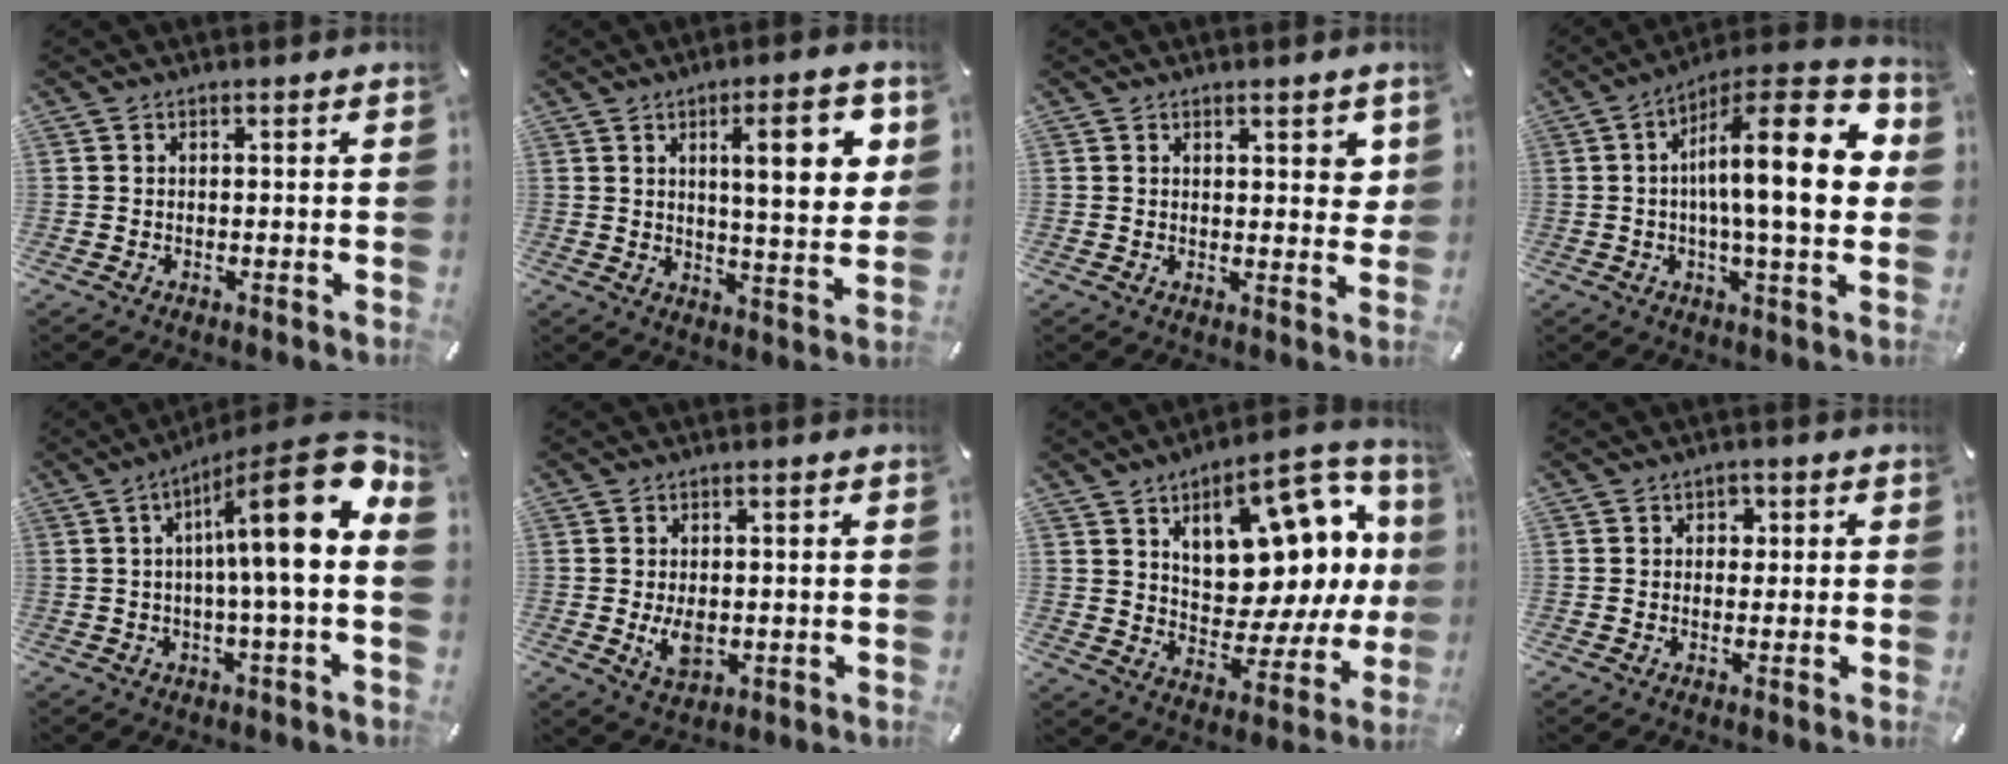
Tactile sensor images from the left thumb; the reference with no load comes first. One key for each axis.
{"total": 14.2, "fx": 5.1, "fy": 3.6, "fz": 12.8, "tx": -0.179, "ty": -0.015, "tz": 0.071}
{"total": 4.0, "fx": 2.2, "fy": 2.2, "fz": 2.5, "tx": -0.020, "ty": -0.009, "tz": 0.033}
{"total": 20.4, "fx": 2.7, "fy": 5.5, "fz": 19.4, "tx": -0.295, "ty": -0.016, "tz": 0.031}
{"total": 17.7, "fx": 4.2, "fy": 1.6, "fz": 17.1, "tx": -0.253, "ty": -0.048, "tz": 0.046}
{"total": 6.4, "fx": -0.8, "fy": 3.9, "fz": 5.0, "tx": -0.111, "ty": -0.009, "tz": -0.016}
{"total": 18.7, "fx": 8.6, "fy": 10.8, "fz": 12.5, "tx": -0.159, "ty": -0.067, "tz": 0.145}
{"total": 2.1, "fx": 0.1, "fy": 1.9, "fz": 0.9, "tx": -0.005, "ty": 0.001, "tz": -0.007}